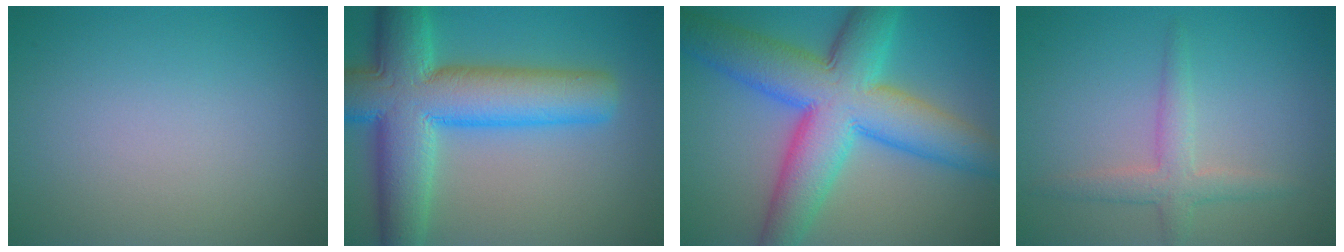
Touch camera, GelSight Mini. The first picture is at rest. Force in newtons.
{"total": 11.9, "press": 11.9, "slide": 0.3}
{"total": 11.8, "press": 11.8, "slide": 0.1}
{"total": 2.6, "press": 2.6, "slide": 0.0}